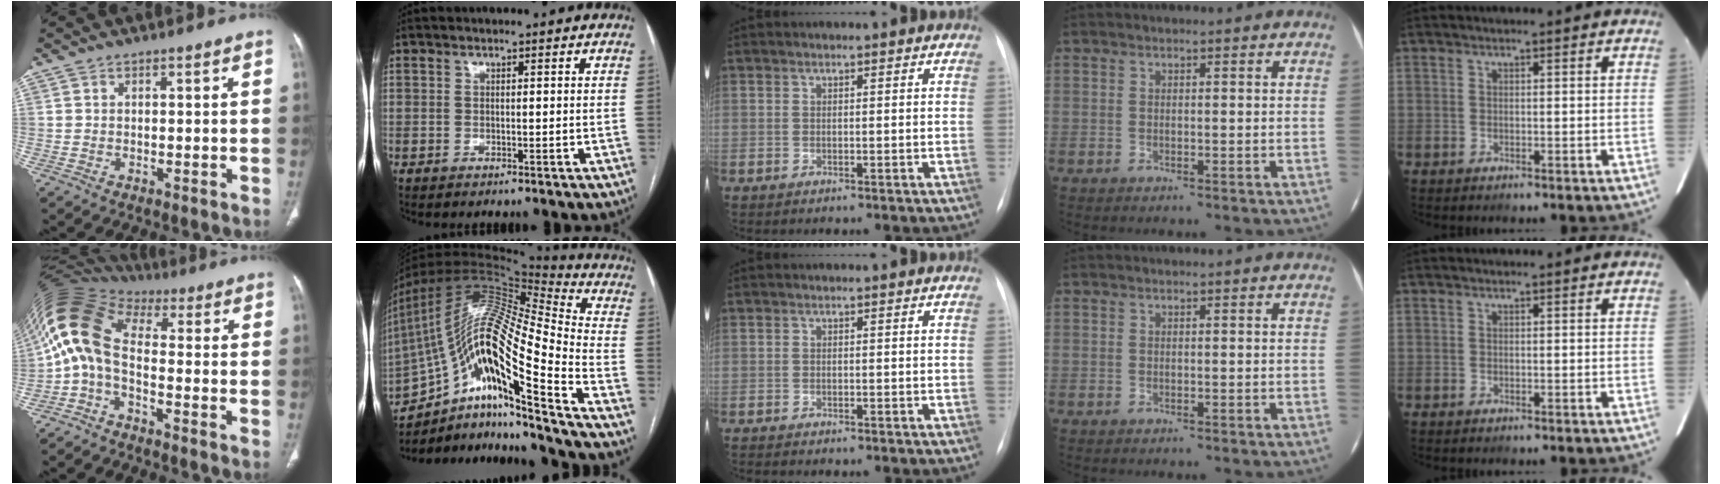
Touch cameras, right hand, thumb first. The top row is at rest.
{"thumb": {"total": 10.7, "force": [-1.2, 5.5, 9.2], "torque": [-0.178, 0.061, -0.041]}, "index": {"total": 22.0, "force": [-12.7, 1.7, 17.9], "torque": [-0.348, 0.016, -0.226]}, "middle": {"total": 1.7, "force": [-1.5, 0.2, 0.7], "torque": [-0.008, -0.003, -0.018]}}